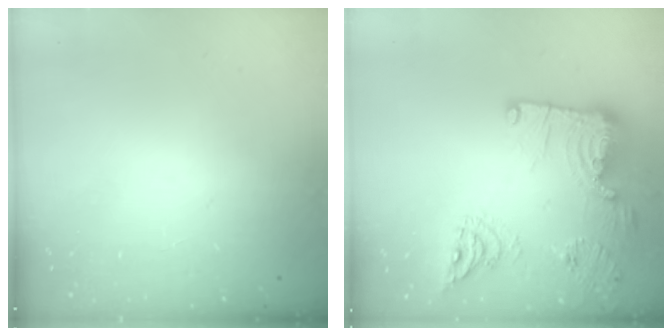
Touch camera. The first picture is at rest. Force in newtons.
{"total": 19.2, "press": 19.2, "slide": 1.1}